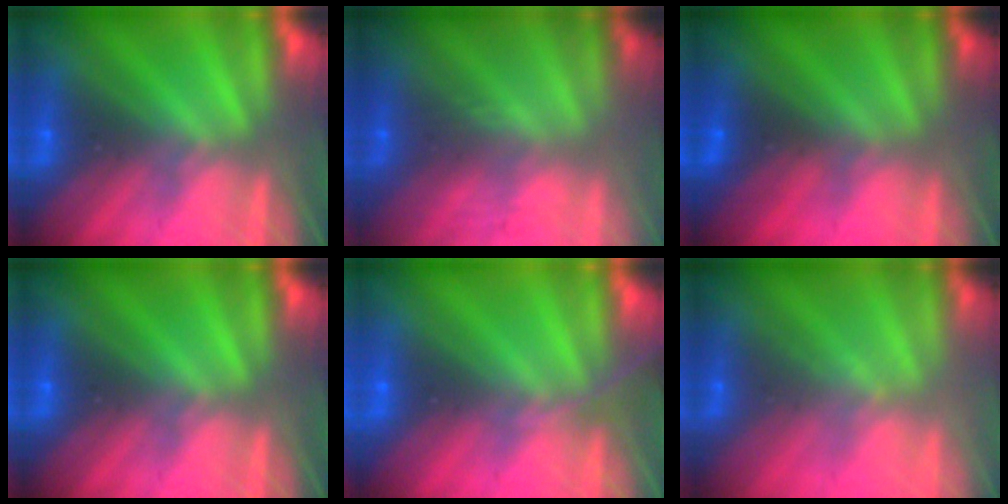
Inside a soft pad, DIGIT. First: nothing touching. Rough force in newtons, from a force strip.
{"total": 3.0}
{"total": 4.7}
{"total": 0.0}
{"total": 1.9}
{"total": 1.8}